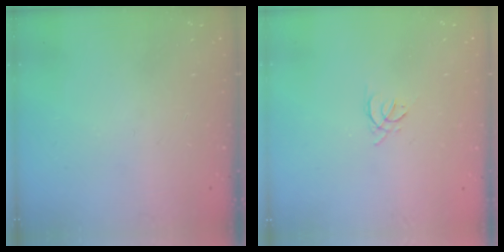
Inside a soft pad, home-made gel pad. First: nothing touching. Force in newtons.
{"total": 1.5, "press": 1.4, "slide": 0.6}